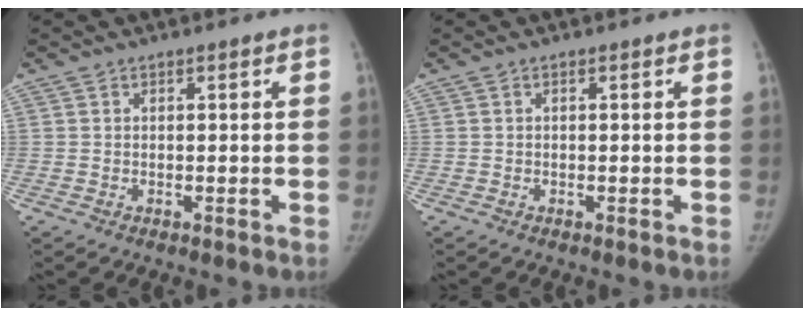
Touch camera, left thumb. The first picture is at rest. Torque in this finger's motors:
{"motor_torque": [0.01, 0.01, 0.02, -0.02, 0.00]}